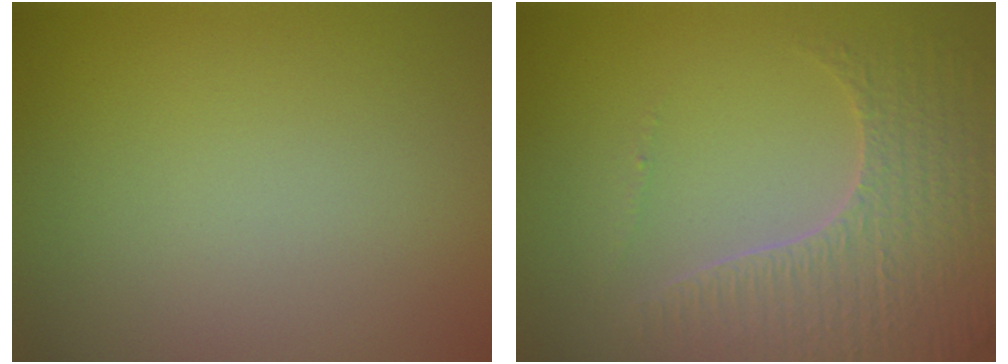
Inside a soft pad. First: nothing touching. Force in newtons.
{"total": 4.6, "press": 4.2, "slide": 1.9}